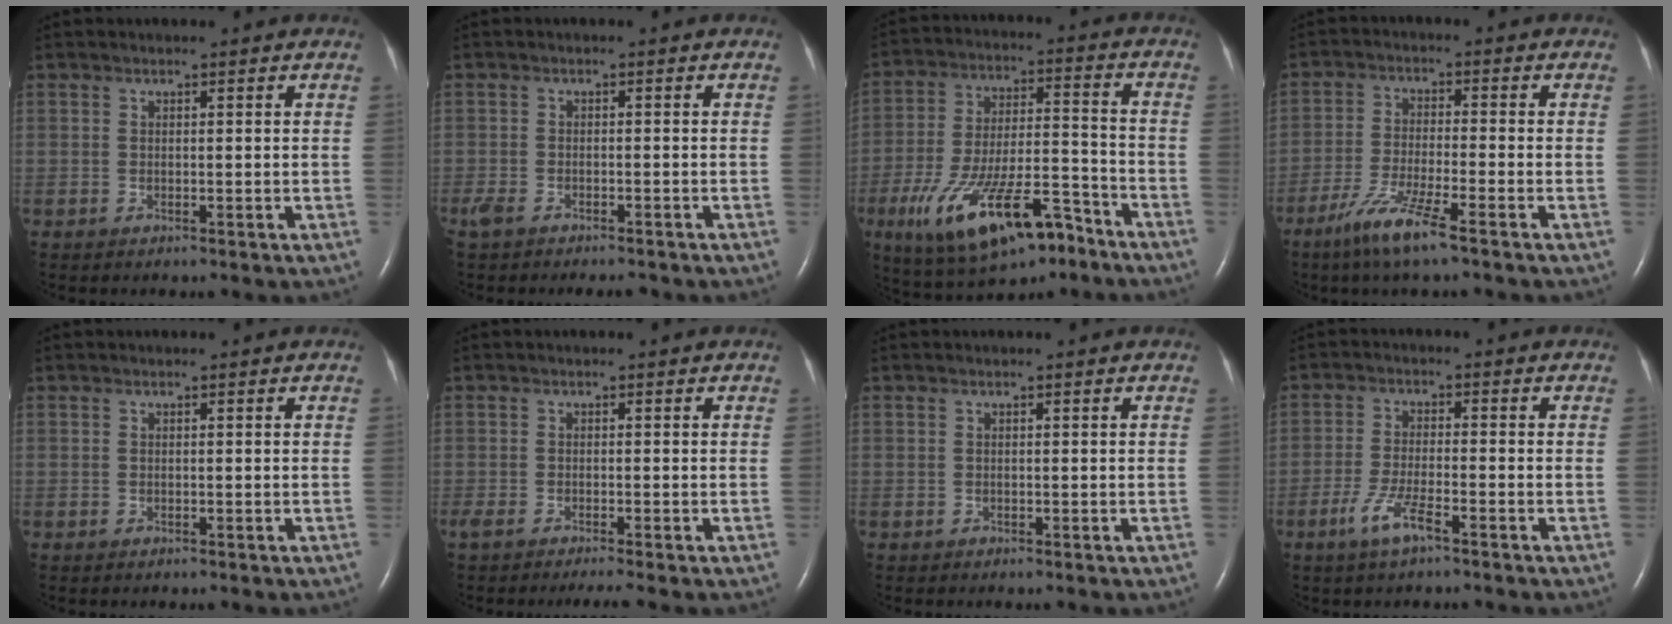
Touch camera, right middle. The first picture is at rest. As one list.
[{"total": 6.0, "force": [-4.8, 2.0, 3.0], "torque": [-0.054, -0.009, -0.073]}, {"total": 17.6, "force": [-10.3, 5.3, 13.3], "torque": [-0.242, -0.006, -0.168]}, {"total": 7.6, "force": [-5.1, -0.1, 5.7], "torque": [-0.123, -0.021, -0.099]}, {"total": 0.0}, {"total": 3.8, "force": [-3.1, 0.0, 2.3], "torque": [-0.043, -0.009, -0.054]}, {"total": 0.0}, {"total": 5.1, "force": [-3.1, 0.6, 4.0], "torque": [-0.088, -0.006, -0.062]}]